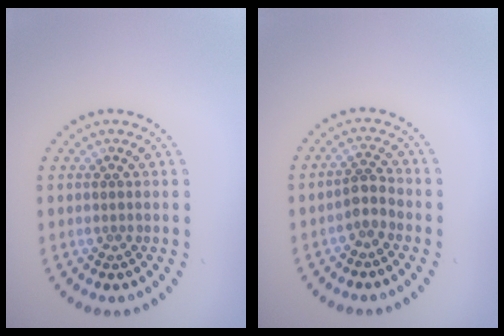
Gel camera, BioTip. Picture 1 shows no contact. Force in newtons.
{"total": 1.9, "press": 1.5, "slide": 1.1}